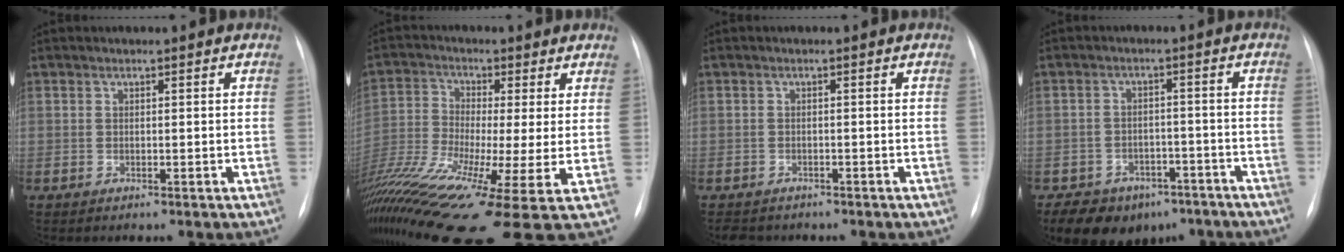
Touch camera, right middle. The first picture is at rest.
{"total": 18.6, "force": [-9.2, 0.8, 16.1], "torque": [-0.327, -0.043, -0.167]}
{"total": 3.3, "force": [-2.8, 1.6, 0.5], "torque": [-0.006, -0.003, -0.039]}
{"total": 10.5, "force": [-7.6, 6.5, 3.1], "torque": [-0.046, 0.014, -0.105]}